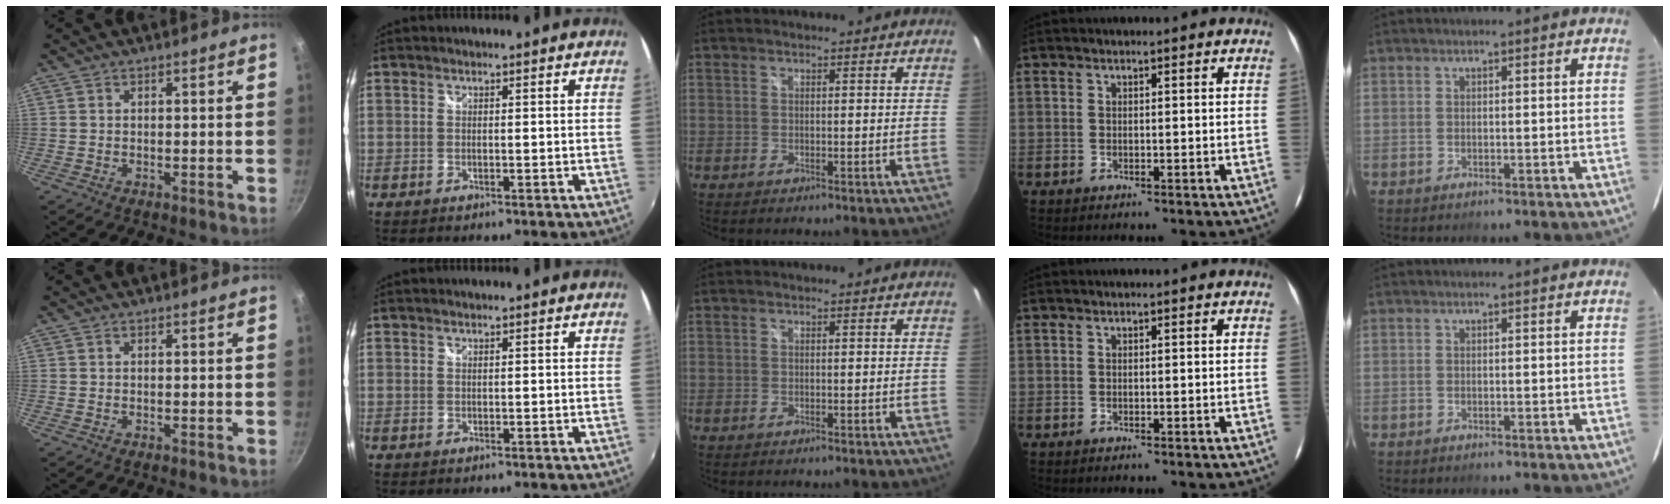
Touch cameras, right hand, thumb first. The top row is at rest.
{}